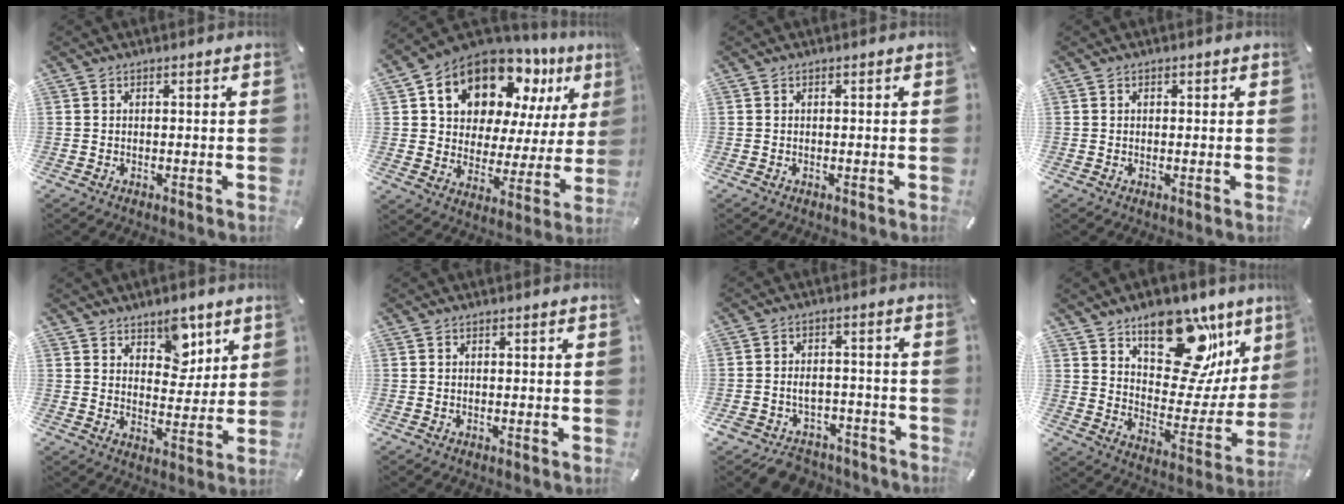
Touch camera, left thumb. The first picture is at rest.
{"total": 14.3, "force": [10.5, 8.5, 4.8], "torque": [-0.100, -0.082, 0.192]}
{"total": 0.0}
{"total": 0.6, "force": [0.1, 0.5, 0.2], "torque": [-0.003, 0.004, 0.001]}
{"total": 8.3, "force": [5.3, 5.6, 3.0], "torque": [-0.021, -0.031, 0.089]}
{"total": 0.0}
{"total": 6.3, "force": [-3.5, 4.9, 2.0], "torque": [-0.037, 0.026, -0.062]}
{"total": 20.2, "force": [13.2, 11.3, 10.3], "torque": [-0.124, -0.099, 0.223]}